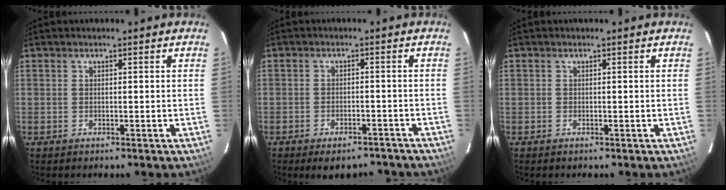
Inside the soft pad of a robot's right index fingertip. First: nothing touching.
{"total": 8.9, "force": [-7.2, 3.7, 3.6], "torque": [-0.070, 0.003, -0.091]}
{"total": 0.0}